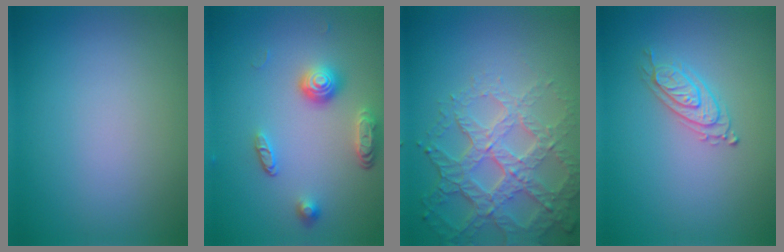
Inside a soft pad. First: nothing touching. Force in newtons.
{"total": 3.8, "press": 2.9, "slide": 2.4}
{"total": 6.7, "press": 4.9, "slide": 4.5}
{"total": 2.1, "press": 2.1, "slide": 0.4}